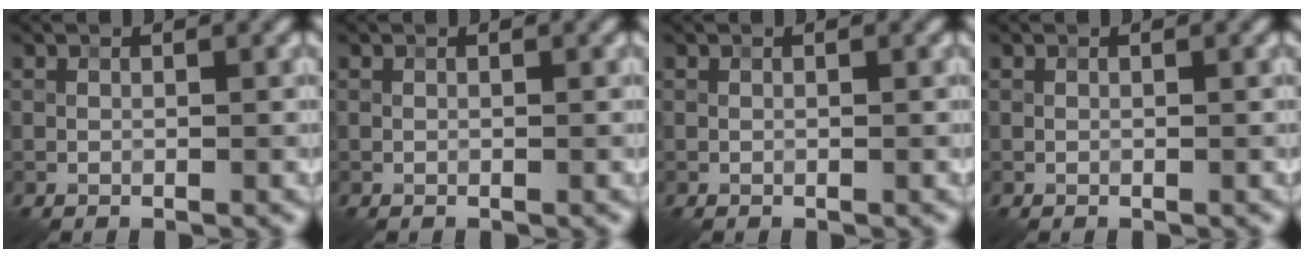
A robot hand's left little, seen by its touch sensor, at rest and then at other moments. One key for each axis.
{"total": 0.0}
{"total": 0.0}
{"total": 0.0}